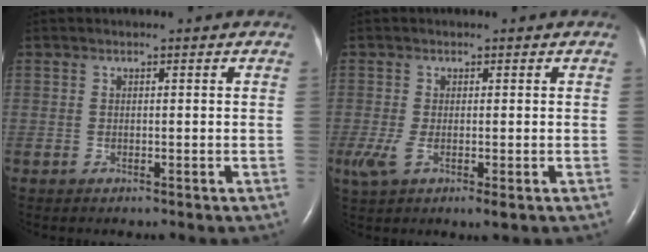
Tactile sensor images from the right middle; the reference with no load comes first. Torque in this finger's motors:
{"motor_torque": [0.59, -0.23, 0.09, 0.06]}